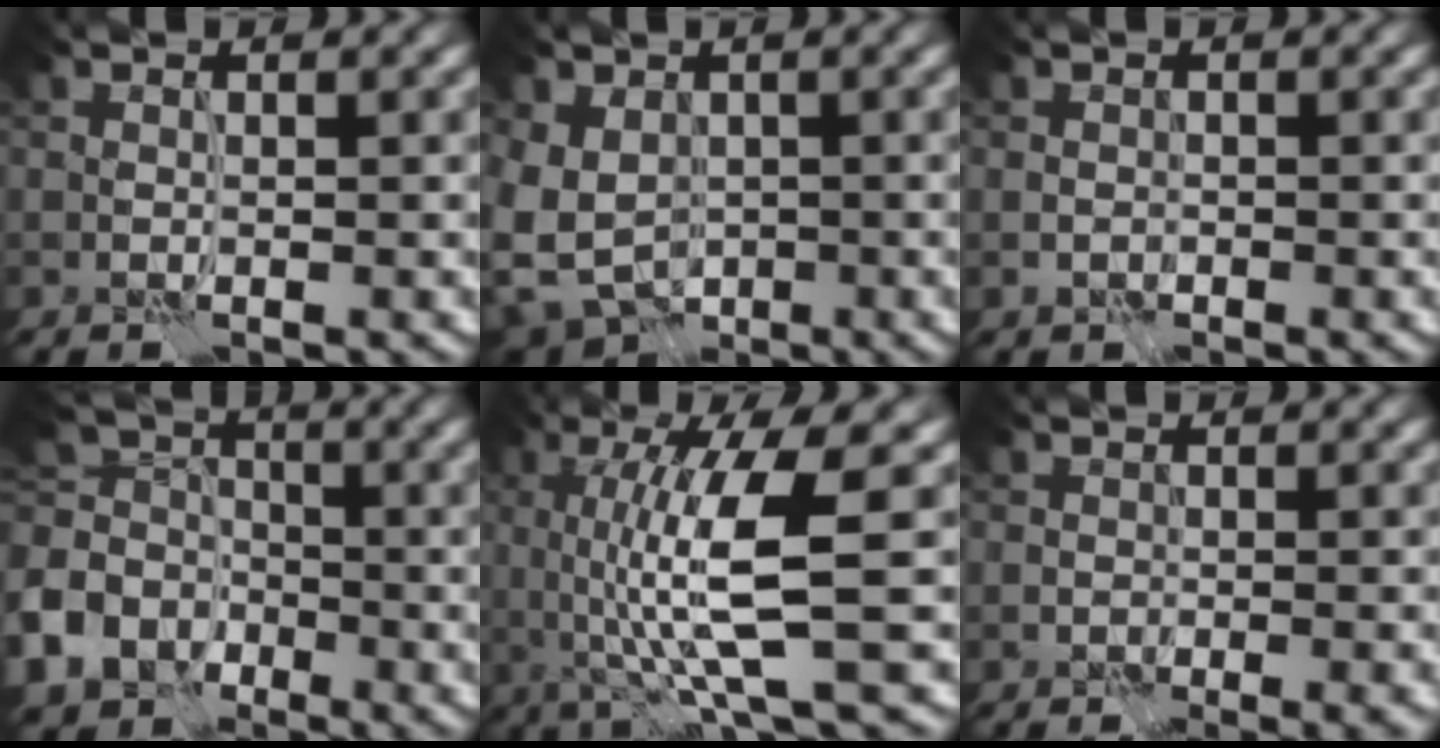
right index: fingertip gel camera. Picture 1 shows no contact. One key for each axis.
{"total": 6.2, "fx": -1.0, "fy": 4.8, "fz": 3.7, "tx": -0.084, "ty": -0.013, "tz": -0.025}
{"total": 0.9, "fx": -0.2, "fy": 0.8, "fz": 0.4, "tx": -0.008, "ty": -0.003, "tz": 0.001}
{"total": 7.1, "fx": -4.5, "fy": 5.0, "fz": 2.3, "tx": -0.060, "ty": -0.004, "tz": -0.094}
{"total": 8.2, "fx": 0.2, "fy": 1.5, "fz": 8.1, "tx": -0.119, "ty": -0.005, "tz": 0.007}
{"total": 3.1, "fx": -1.7, "fy": 1.2, "fz": 2.3, "tx": -0.021, "ty": -0.007, "tz": -0.014}